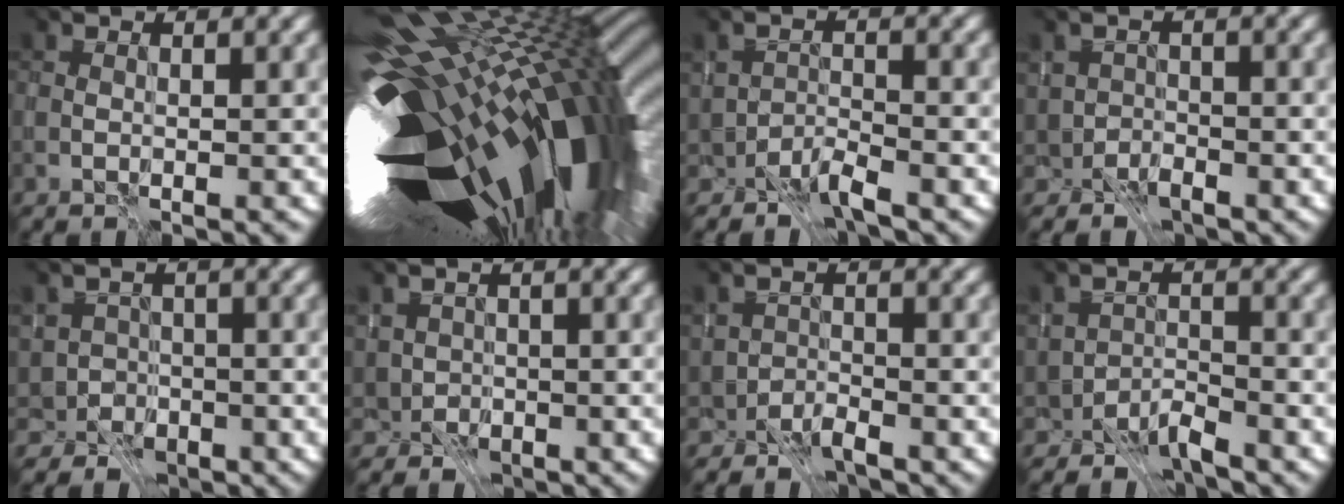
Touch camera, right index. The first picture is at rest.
{"total": 18.8, "force": [-3.1, 8.7, 16.4], "torque": [-0.277, -0.019, -0.037]}
{"total": 2.9, "force": [-2.3, 1.4, 0.8], "torque": [-0.011, -0.005, -0.043]}
{"total": 3.0, "force": [-2.0, 2.2, 0.4], "torque": [0.006, 0.001, -0.035]}
{"total": 5.1, "force": [-2.5, 4.4, 0.3], "torque": [0.022, -0.005, -0.046]}
{"total": 3.2, "force": [-0.9, 3.1, 0.2], "torque": [0.004, 0.005, -0.016]}
{"total": 2.7, "force": [-2.0, 1.7, 0.5], "torque": [0.000, -0.007, -0.039]}
{"total": 3.3, "force": [-2.7, 1.7, 0.9], "torque": [-0.009, -0.008, -0.049]}